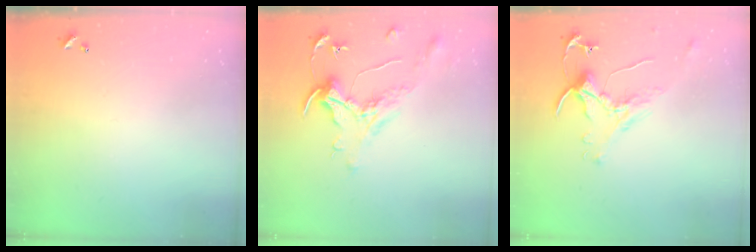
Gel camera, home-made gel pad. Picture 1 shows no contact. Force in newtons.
{"total": 1.5, "press": 1.3, "slide": 0.7}
{"total": 0.8, "press": 0.7, "slide": 0.3}